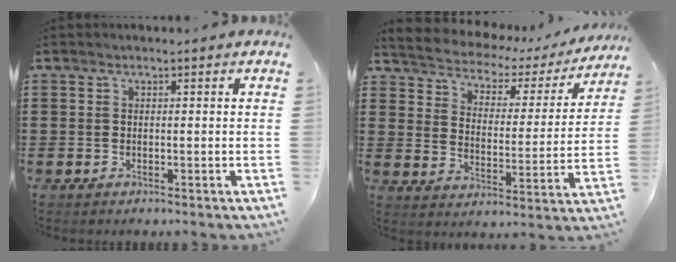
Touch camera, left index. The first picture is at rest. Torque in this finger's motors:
{"motor_torque": [2.14, 0.00, 0.35, -0.01]}